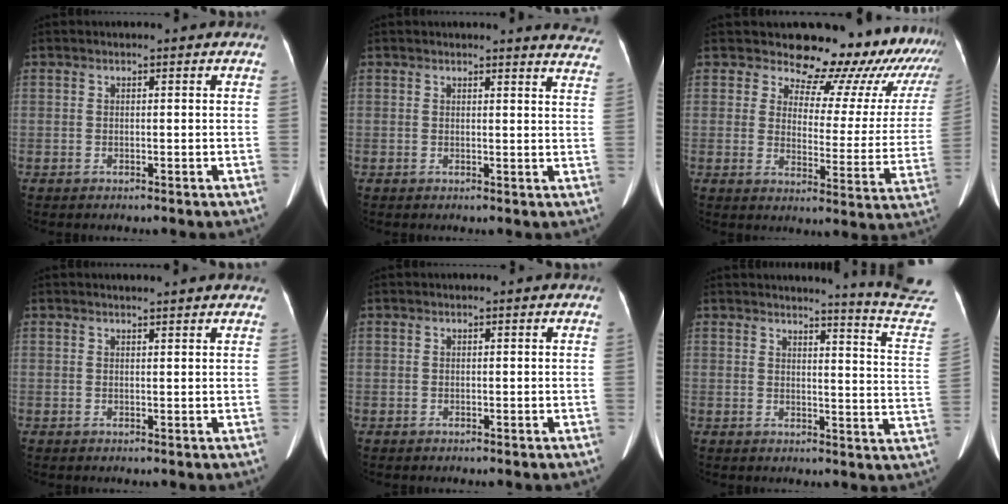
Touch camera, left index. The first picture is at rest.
{"total": 7.3, "force": [7.2, 0.2, 1.0], "torque": [0.007, -0.054, 0.046]}
{"total": 20.3, "force": [19.1, 5.9, 3.5], "torque": [-0.014, -0.095, 0.198]}
{"total": 5.3, "force": [4.9, 0.6, 2.0], "torque": [-0.026, 0.016, 0.052]}
{"total": 0.0}
{"total": 13.6, "force": [13.2, -3.2, 1.2], "torque": [-0.020, -0.147, 0.131]}